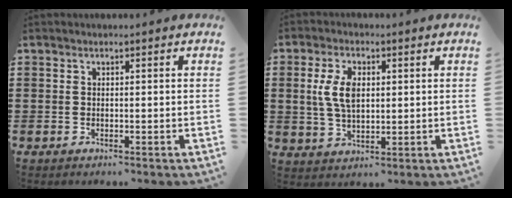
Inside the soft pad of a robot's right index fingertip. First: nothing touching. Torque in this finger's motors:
{"motor_torque": [0.77, -0.42, 0.65, 0.17]}